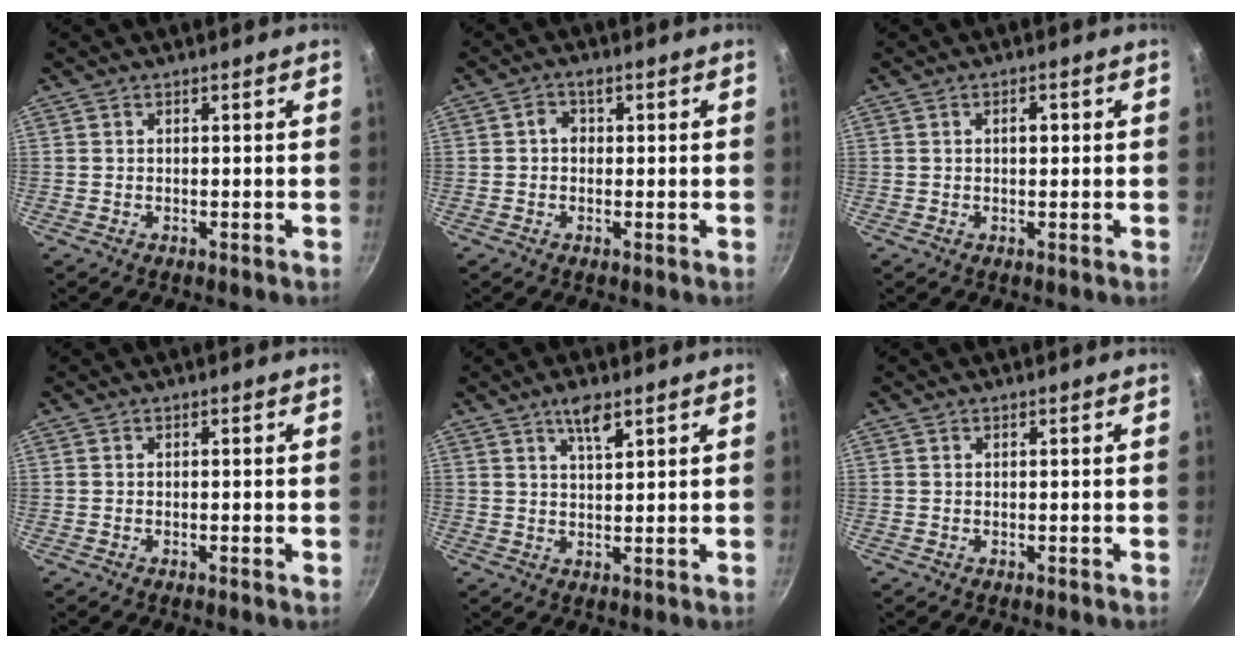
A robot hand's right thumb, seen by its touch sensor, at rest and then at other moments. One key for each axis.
{"total": 2.7, "fx": 0.2, "fy": 2.1, "fz": 1.6, "tx": -0.019, "ty": 0.004, "tz": -0.003}
{"total": 2.1, "fx": 0.3, "fy": 1.2, "fz": 1.7, "tx": -0.016, "ty": 0.002, "tz": 0.003}
{"total": 0.7, "fx": -0.2, "fy": 0.1, "fz": 0.6, "tx": -0.009, "ty": 0.001, "tz": -0.005}
{"total": 4.5, "fx": 2.7, "fy": 1.4, "fz": 3.3, "tx": -0.055, "ty": -0.013, "tz": 0.048}
{"total": 0.0}